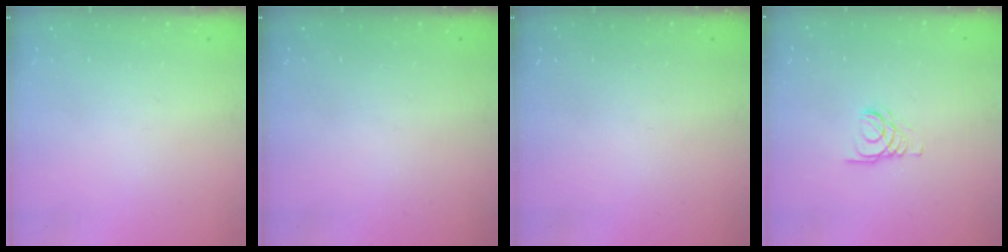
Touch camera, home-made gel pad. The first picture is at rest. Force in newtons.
{"total": 0.0}
{"total": 0.0}
{"total": 2.1, "press": 2.1, "slide": 0.2}